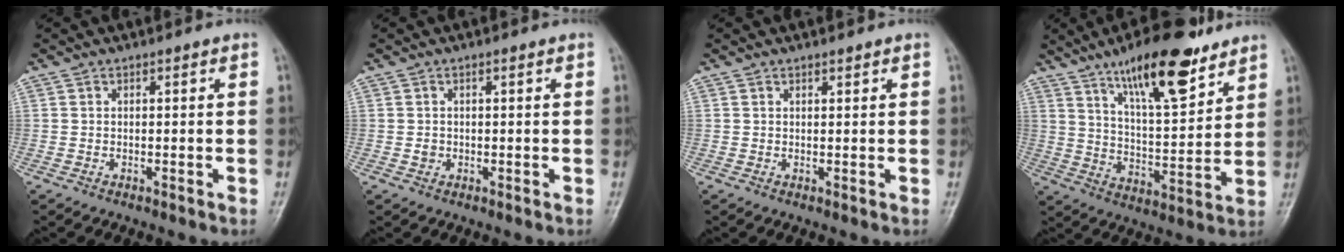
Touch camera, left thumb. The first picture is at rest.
{"total": 1.0, "force": [-0.1, 0.9, 0.4], "torque": [-0.001, 0.002, 0.001]}
{"total": 0.7, "force": [0.6, 0.2, 0.3], "torque": [-0.006, -0.005, 0.010]}
{"total": 17.0, "force": [11.2, 5.1, 11.7], "torque": [-0.162, -0.062, 0.190]}